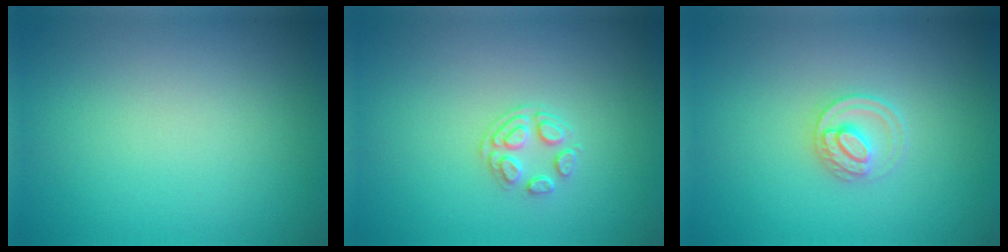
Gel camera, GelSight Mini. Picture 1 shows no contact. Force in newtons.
{"total": 1.8, "press": 1.2, "slide": 1.4}
{"total": 2.2, "press": 2.2, "slide": 0.2}